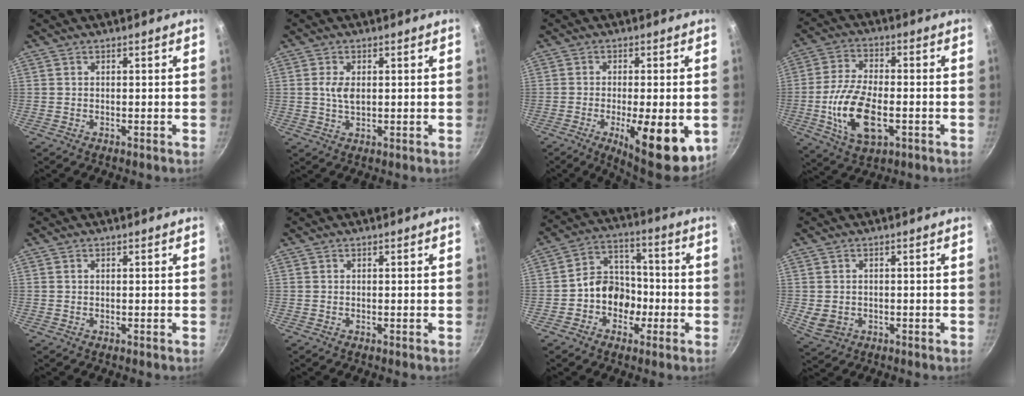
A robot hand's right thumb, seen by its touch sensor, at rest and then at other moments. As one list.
[{"total": 3.6, "force": [0.7, 1.9, 3.0], "torque": [-0.061, -0.005, 0.014]}, {"total": 15.2, "force": [-4.4, 4.9, 13.7], "torque": [-0.163, -0.016, -0.048]}, {"total": 14.3, "force": [-3.3, 7.3, 11.8], "torque": [-0.224, 0.008, -0.054]}, {"total": 0.0}, {"total": 0.0}, {"total": 10.4, "force": [-2.4, 8.3, 5.8], "torque": [-0.054, 0.042, -0.052]}, {"total": 3.7, "force": [-0.4, 3.1, 1.8], "torque": [-0.030, 0.000, 0.003]}]